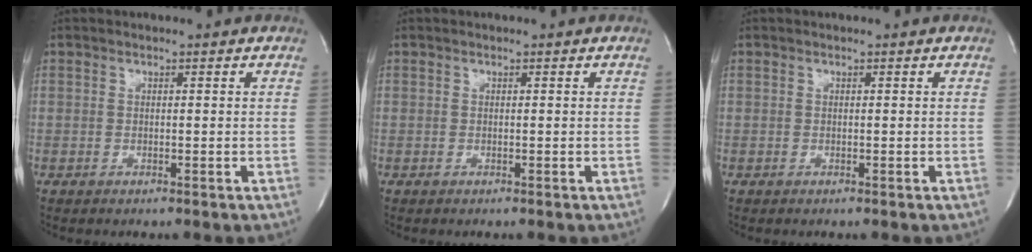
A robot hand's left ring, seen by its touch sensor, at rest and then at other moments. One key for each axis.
{"total": 0.0}
{"total": 0.0}